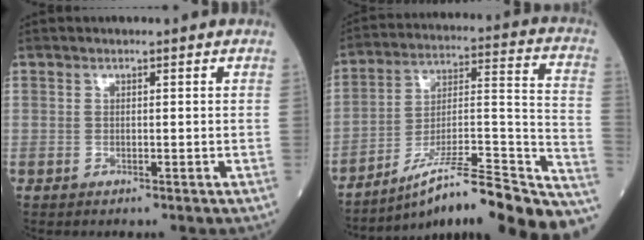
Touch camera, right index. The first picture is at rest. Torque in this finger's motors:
{"motor_torque": [-0.24, -0.64, 0.25, 0.05]}